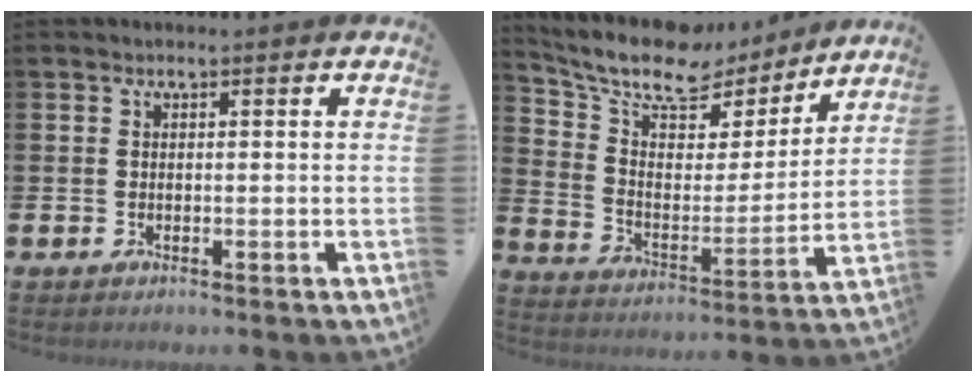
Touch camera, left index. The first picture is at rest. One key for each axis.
{"total": 12.0, "fx": 10.2, "fy": 4.8, "fz": 4.3, "tx": -0.116, "ty": -0.061, "tz": 0.176}